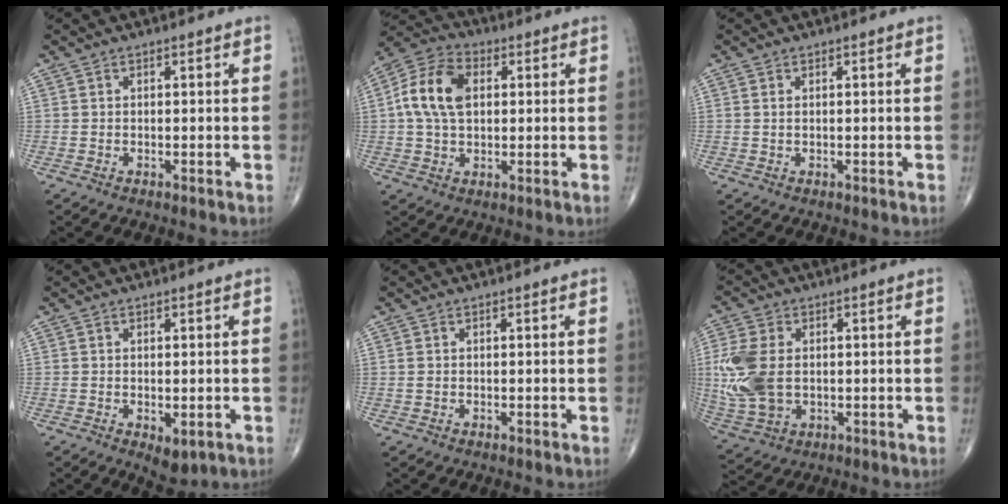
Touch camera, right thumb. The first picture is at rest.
{"total": 11.6, "force": [1.8, 7.6, 8.6], "torque": [-0.163, 0.019, 0.025]}
{"total": 0.6, "force": [0.2, 0.2, 0.5], "torque": [-0.013, 0.003, 0.006]}
{"total": 3.8, "force": [-1.1, 1.9, 3.0], "torque": [-0.039, -0.004, -0.005]}
{"total": 0.6, "force": [0.0, 0.4, 0.4], "torque": [-0.011, 0.005, 0.003]}
{"total": 12.1, "force": [0.5, 8.0, 9.1], "torque": [-0.210, -0.002, 0.019]}